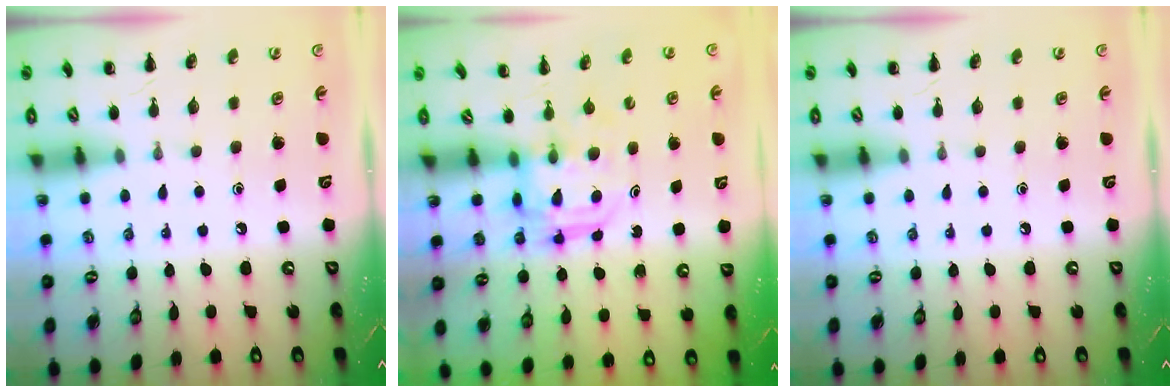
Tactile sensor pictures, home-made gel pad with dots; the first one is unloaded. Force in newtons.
{"total": 3.1, "press": 3.1, "slide": 0.2}
{"total": 0.0}